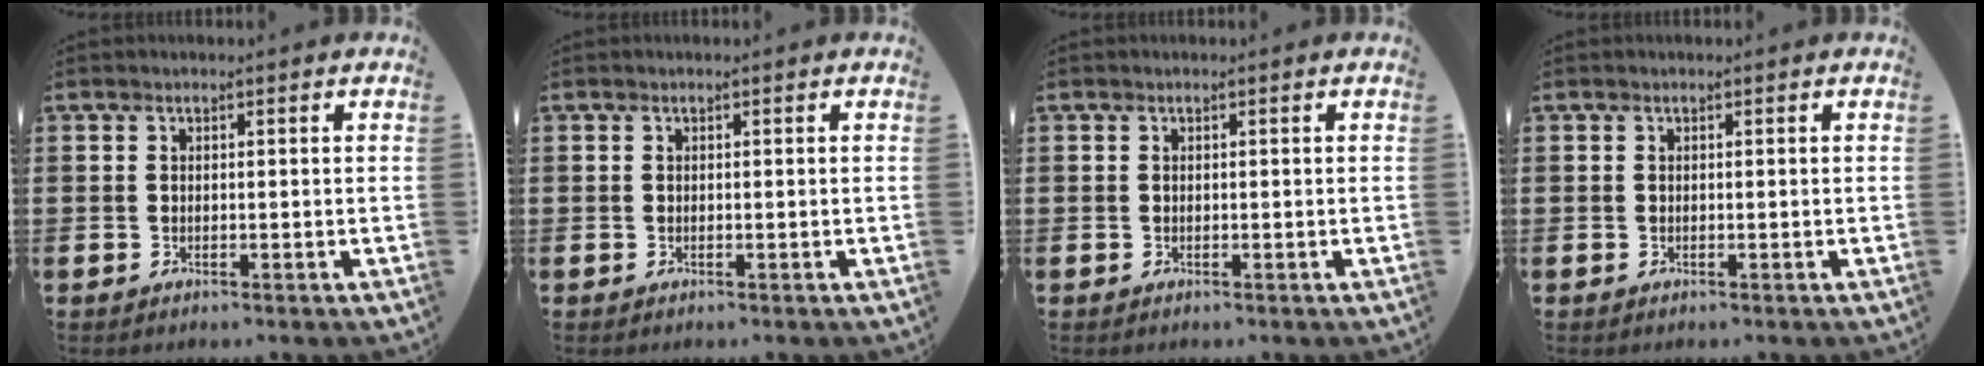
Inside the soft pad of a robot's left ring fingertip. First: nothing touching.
{"total": 0.0}
{"total": 0.0}
{"total": 0.0}